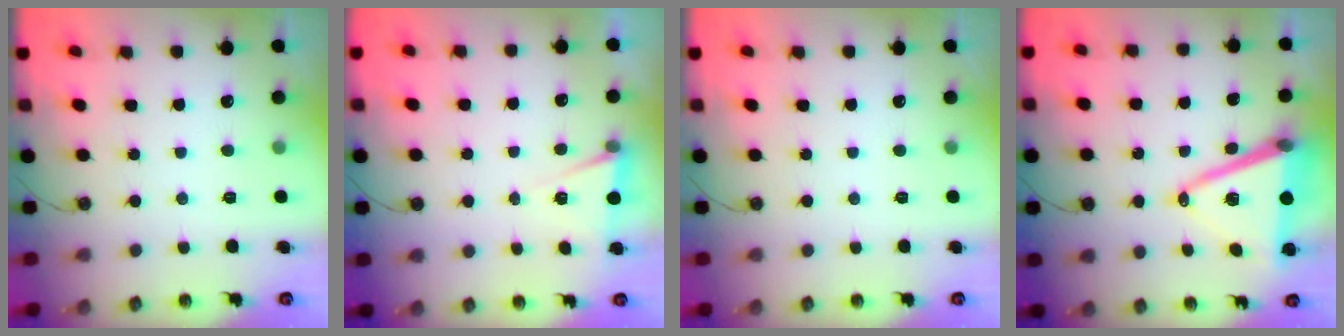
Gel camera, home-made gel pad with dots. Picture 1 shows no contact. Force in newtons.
{"total": 5.2, "press": 2.7, "slide": 4.5}
{"total": 0.0}
{"total": 15.0, "press": 14.5, "slide": 3.9}